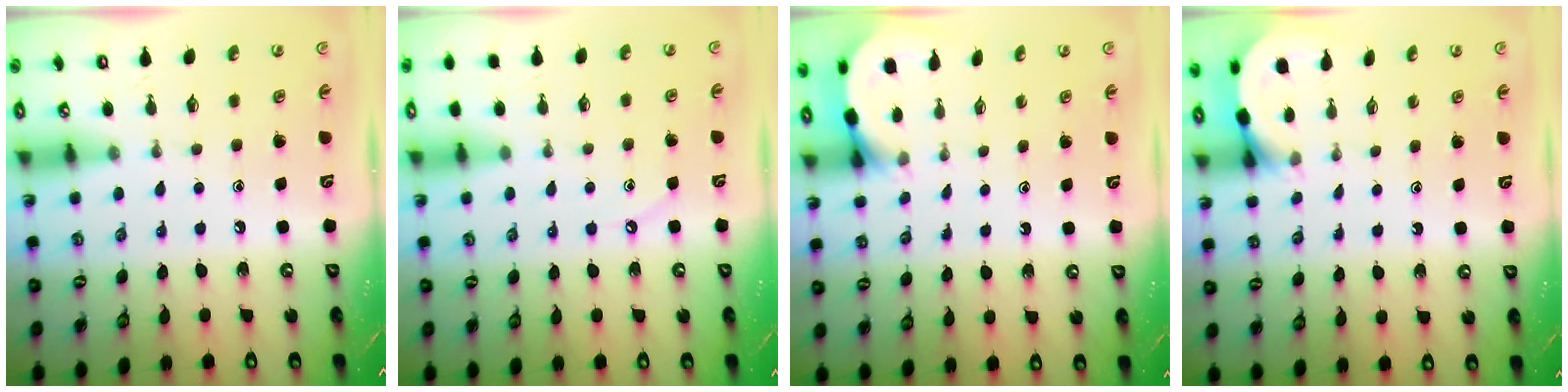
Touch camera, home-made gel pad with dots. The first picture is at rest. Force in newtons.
{"total": 2.7, "press": 2.7, "slide": 0.5}
{"total": 3.0, "press": 3.0, "slide": 0.2}
{"total": 3.0, "press": 3.0, "slide": 0.2}